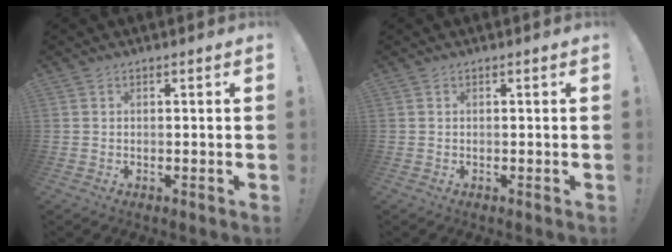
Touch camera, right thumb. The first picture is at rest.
{"total": 0.0}